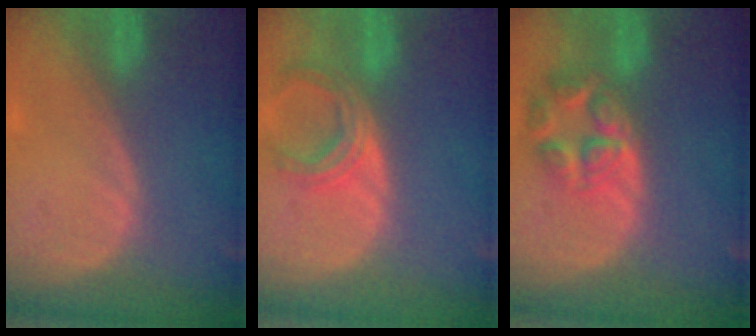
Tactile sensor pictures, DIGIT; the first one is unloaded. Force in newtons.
{"total": 5.8, "press": 5.8, "slide": 0.9}
{"total": 7.6, "press": 6.7, "slide": 3.6}